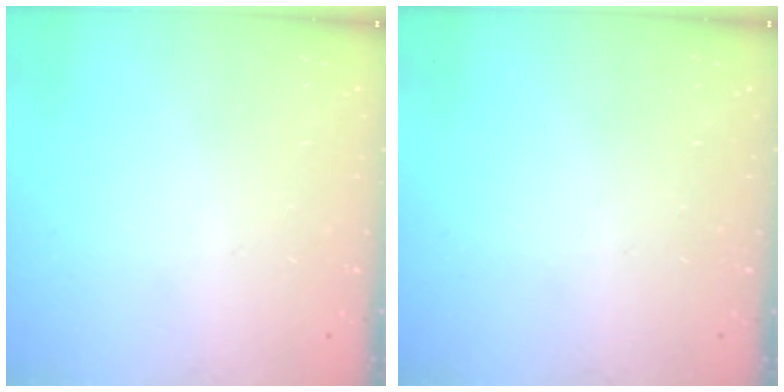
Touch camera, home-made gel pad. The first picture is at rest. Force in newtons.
{"total": 0.0}